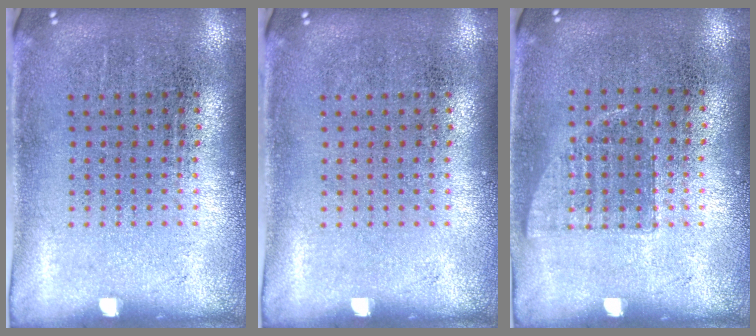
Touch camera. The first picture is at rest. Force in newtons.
{"total": 0.0}
{"total": 0.7, "press": 0.7, "slide": 0.2}